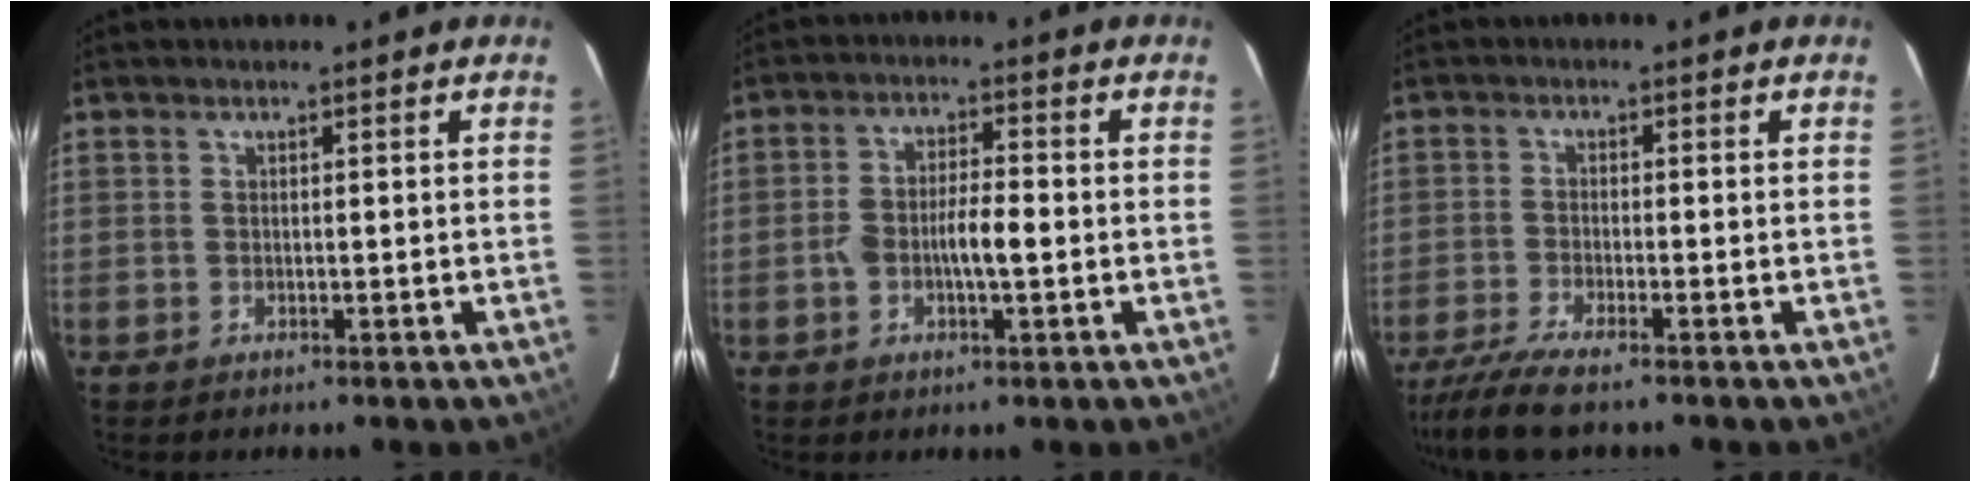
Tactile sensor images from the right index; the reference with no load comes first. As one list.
[{"total": 5.9, "force": [-1.1, 1.8, 5.5], "torque": [-0.109, 0.011, -0.018]}, {"total": 6.7, "force": [-5.2, 0.1, 4.2], "torque": [-0.075, -0.017, -0.091]}]